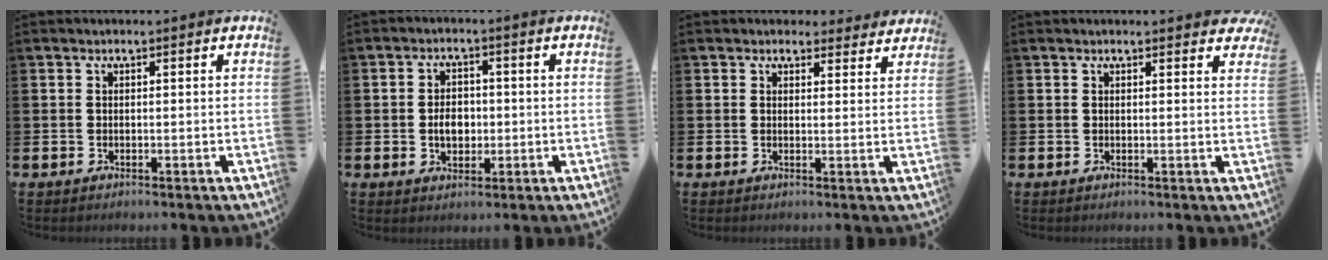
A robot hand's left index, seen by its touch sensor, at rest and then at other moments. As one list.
[{"total": 3.6, "force": [-0.4, 2.7, 2.4], "torque": [-0.031, 0.001, -0.015]}, {"total": 2.8, "force": [2.6, 1.1, -0.3], "torque": [0.019, -0.017, 0.043]}, {"total": 1.2, "force": [1.2, 0.3, 0.0], "torque": [0.011, -0.005, 0.018]}]